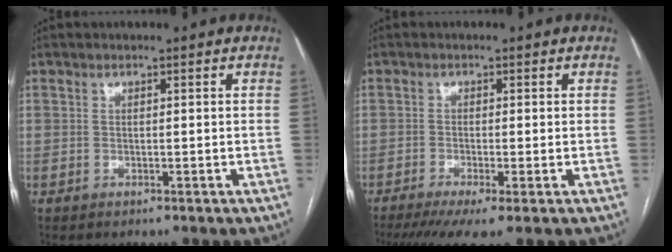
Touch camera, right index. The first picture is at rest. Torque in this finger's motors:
{"motor_torque": [0.99, -1.03, 0.48, 0.11]}